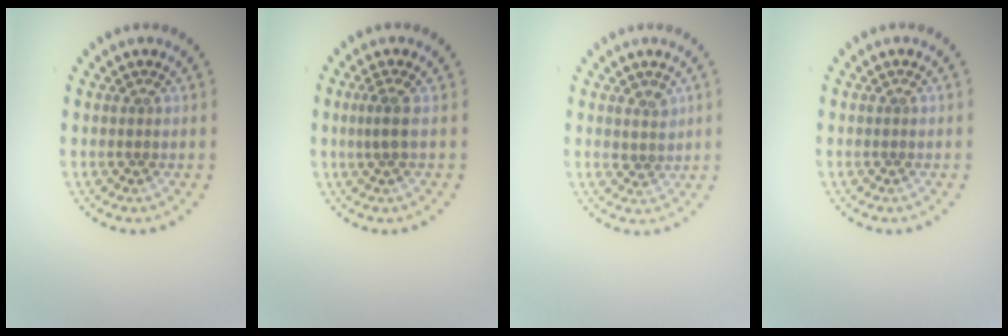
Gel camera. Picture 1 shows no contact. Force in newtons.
{"total": 1.5, "press": 1.2, "slide": 1.0}
{"total": 1.5, "press": 1.2, "slide": 0.9}
{"total": 0.0}